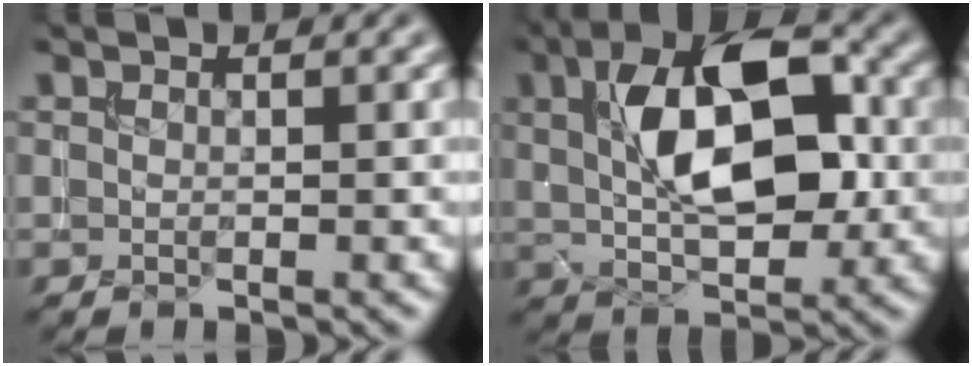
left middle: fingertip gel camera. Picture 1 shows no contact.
{"total": 10.2, "force": [1.7, 5.0, 8.7], "torque": [-0.134, 0.017, 0.023]}